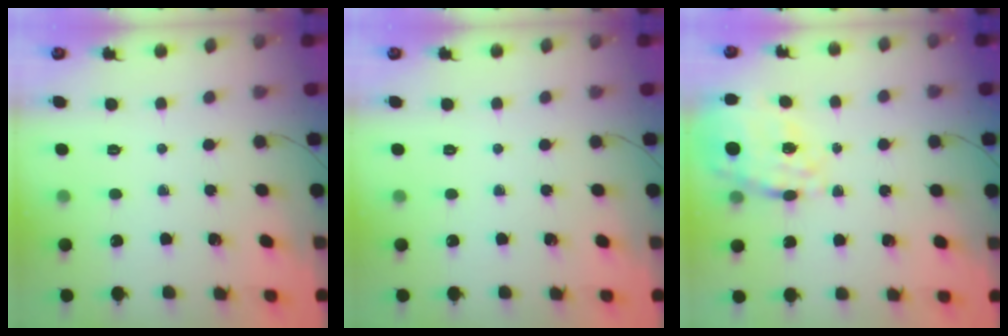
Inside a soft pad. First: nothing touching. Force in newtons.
{"total": 0.0}
{"total": 18.2, "press": 17.8, "slide": 3.7}